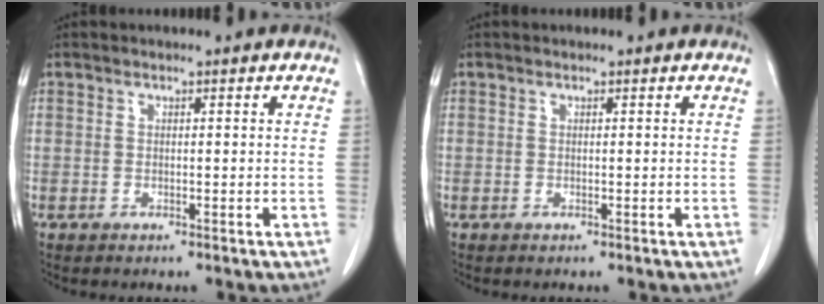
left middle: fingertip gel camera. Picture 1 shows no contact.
{"total": 0.0}